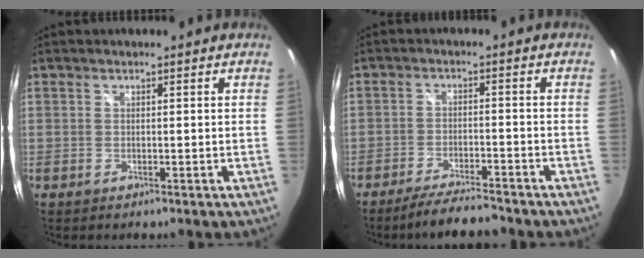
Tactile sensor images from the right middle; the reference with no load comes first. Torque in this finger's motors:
{"motor_torque": [1.09, -1.05, 0.48, 0.19]}